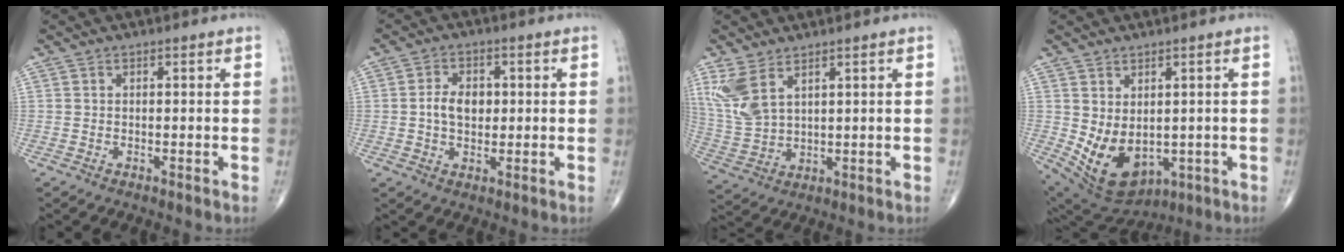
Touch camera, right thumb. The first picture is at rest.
{"total": 5.7, "force": [0.3, 3.9, 4.1], "torque": [-0.062, 0.006, 0.002]}
{"total": 8.2, "force": [4.6, 4.0, 5.6], "torque": [-0.125, -0.012, 0.107]}
{"total": 11.2, "force": [-0.8, 7.5, 8.3], "torque": [-0.128, -0.009, 0.021]}